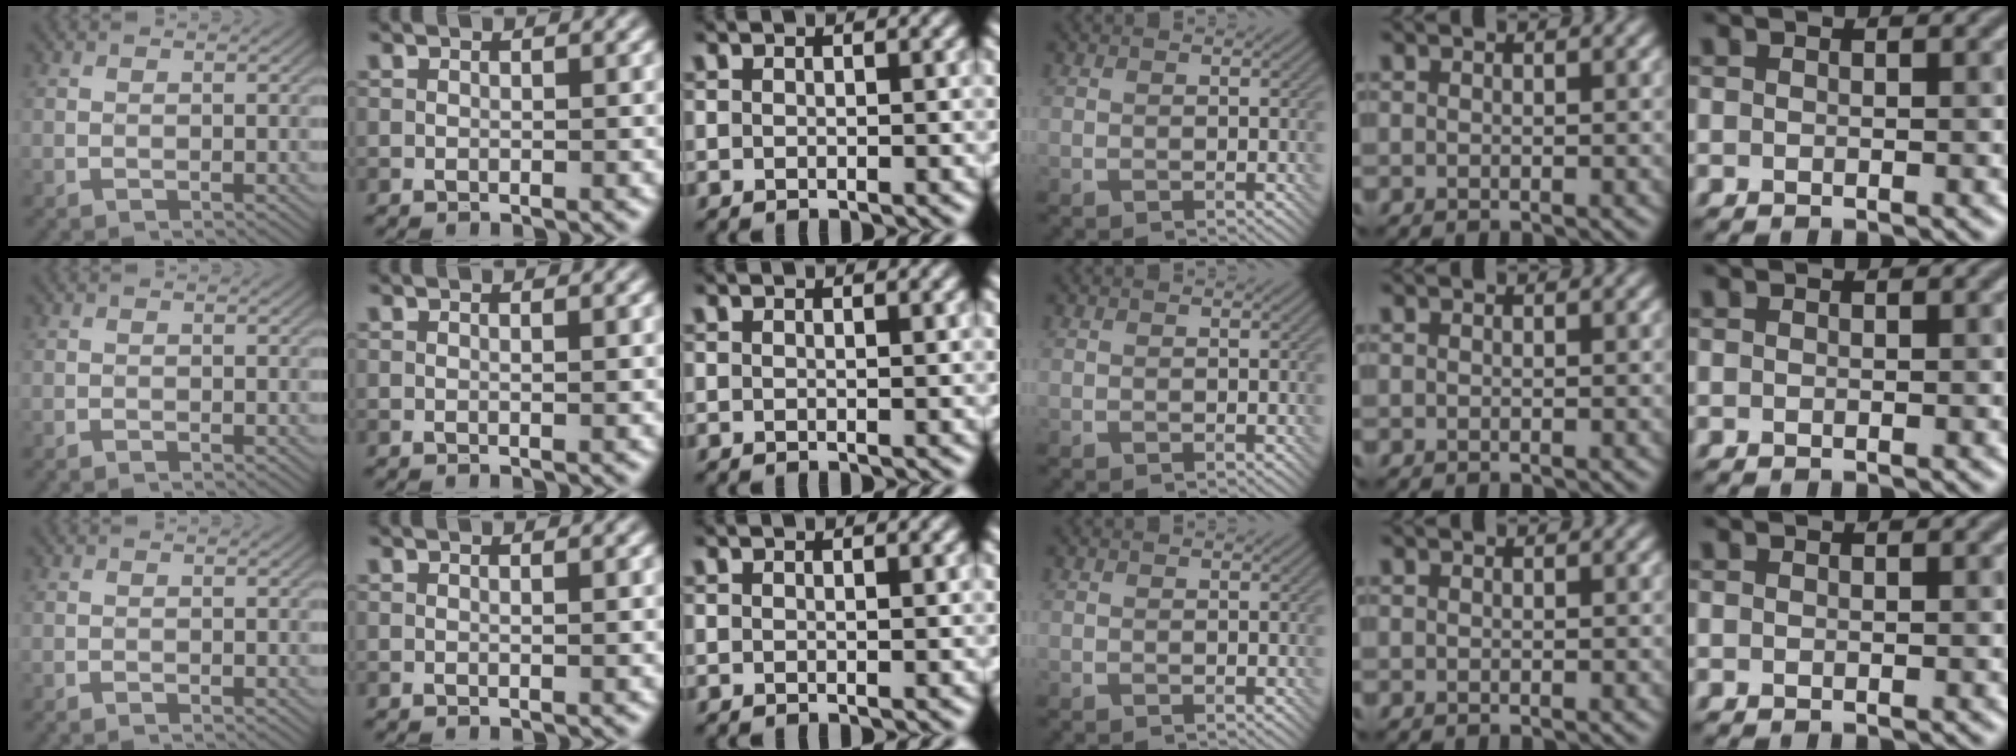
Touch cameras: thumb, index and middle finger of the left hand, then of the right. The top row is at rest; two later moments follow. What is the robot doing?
{"motion": "insert", "object": "bottle cap"}